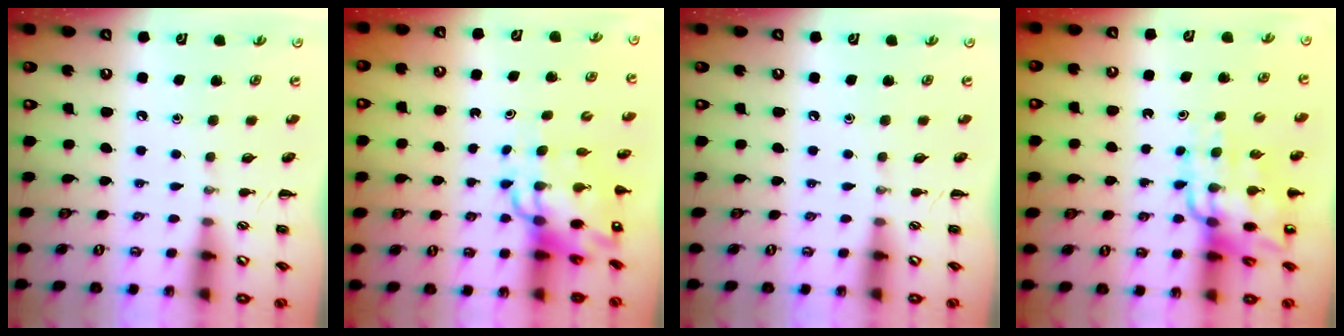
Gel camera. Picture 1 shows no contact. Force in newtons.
{"total": 11.1, "press": 10.6, "slide": 3.2}
{"total": 0.0}
{"total": 14.7, "press": 14.2, "slide": 3.6}